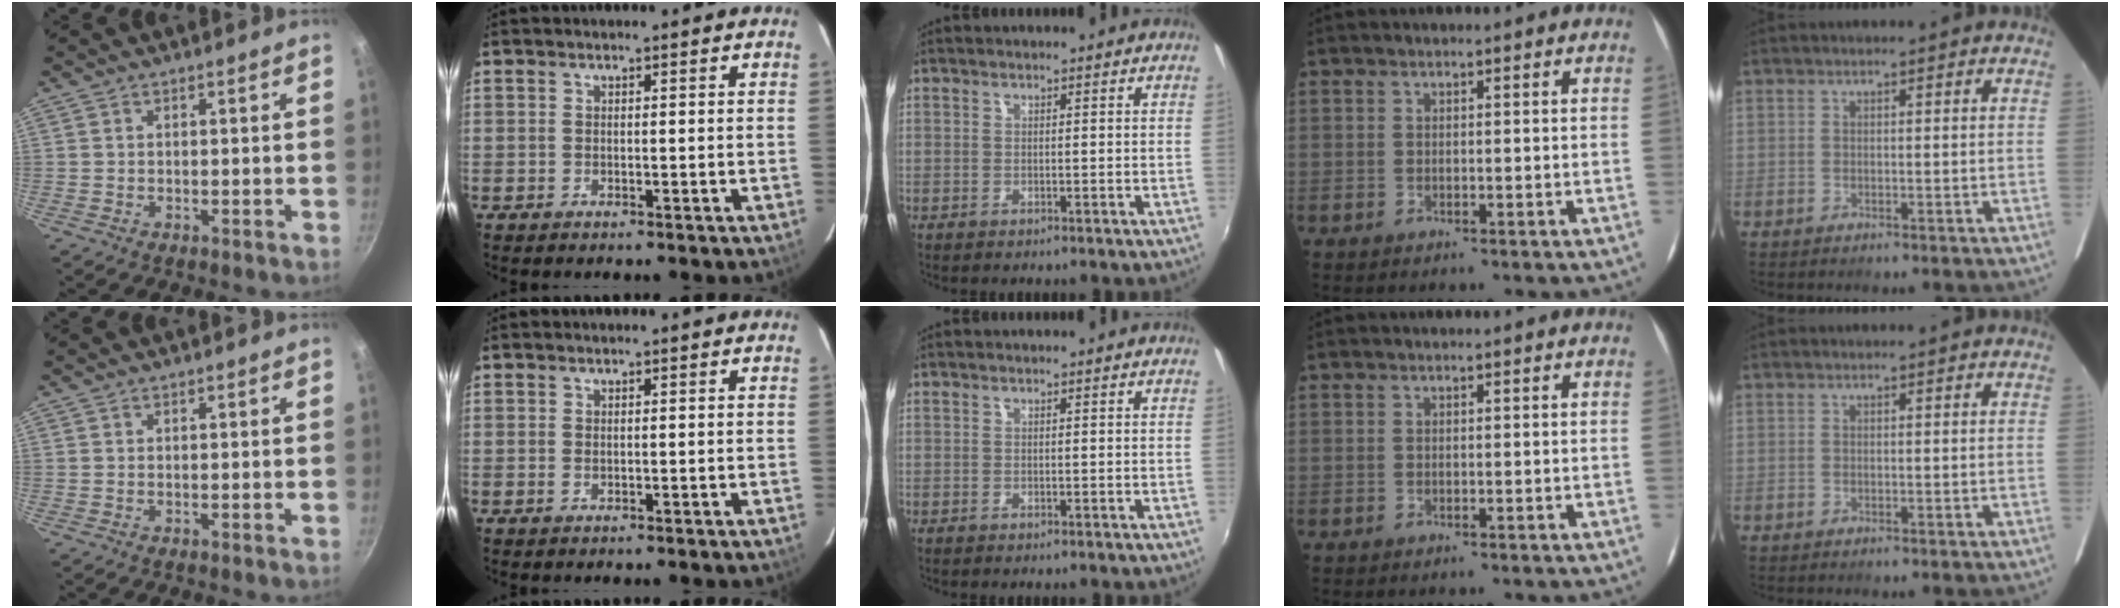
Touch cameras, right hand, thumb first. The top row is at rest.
{"index": {"total": 0.5, "force": [0.0, 0.3, 0.4], "torque": [-0.010, 0.000, 0.002]}}